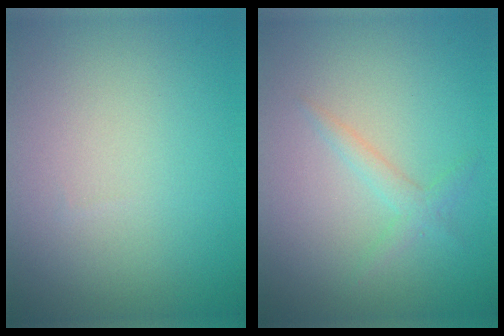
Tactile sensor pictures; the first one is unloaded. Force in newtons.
{"total": 1.4, "press": 1.4, "slide": 0.1}